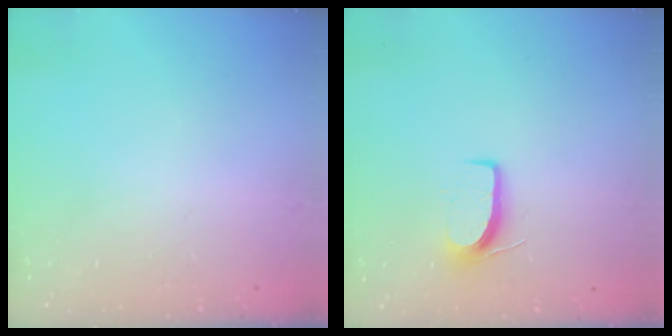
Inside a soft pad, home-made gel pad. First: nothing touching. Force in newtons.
{"total": 7.0, "press": 7.0, "slide": 0.6}